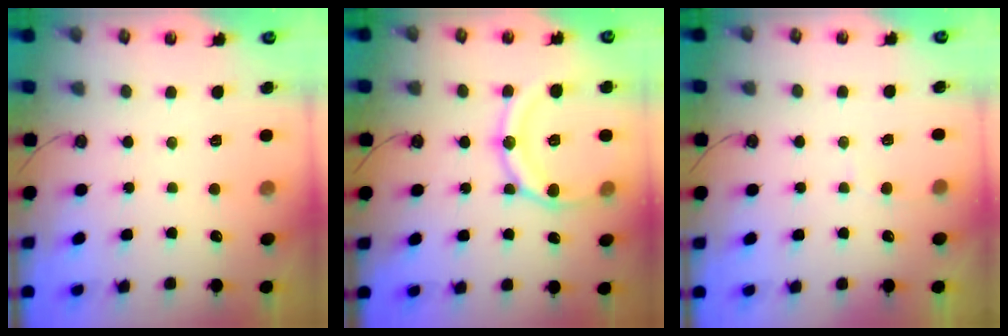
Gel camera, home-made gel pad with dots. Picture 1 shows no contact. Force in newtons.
{"total": 15.9, "press": 15.9, "slide": 1.5}
{"total": 5.4, "press": 5.4, "slide": 0.5}